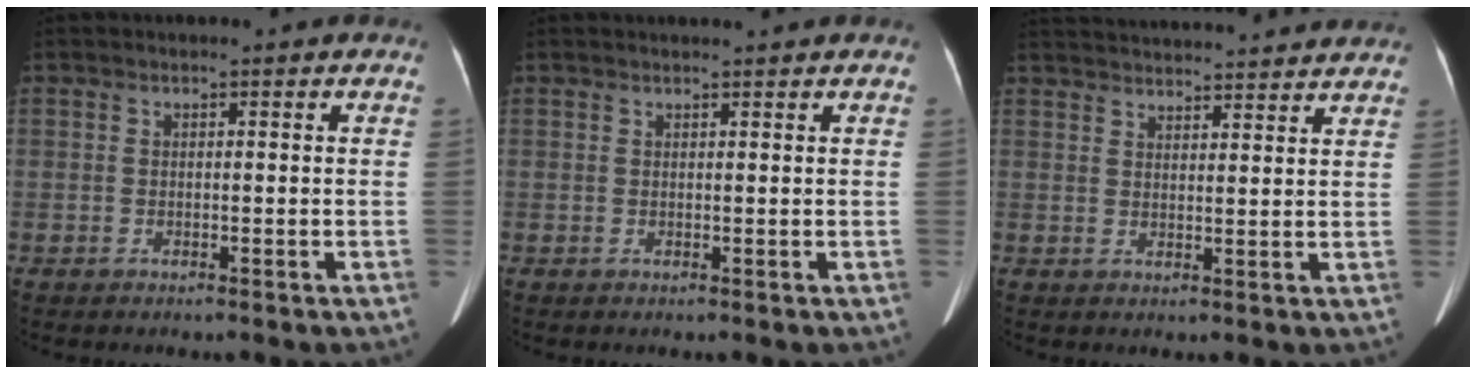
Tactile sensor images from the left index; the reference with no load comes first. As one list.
[{"total": 1.8, "force": [1.7, -0.3, 0.5], "torque": [-0.006, 0.011, 0.028]}, {"total": 18.6, "force": [17.6, 1.9, 5.6], "torque": [-0.098, 0.031, 0.240]}]